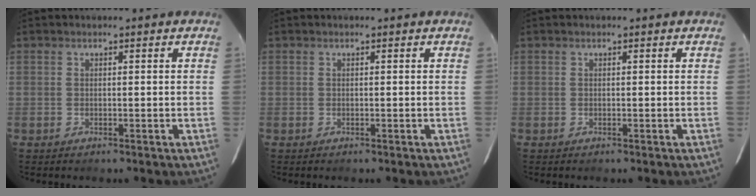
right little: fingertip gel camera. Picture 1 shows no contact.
{"total": 0.0}
{"total": 0.0}